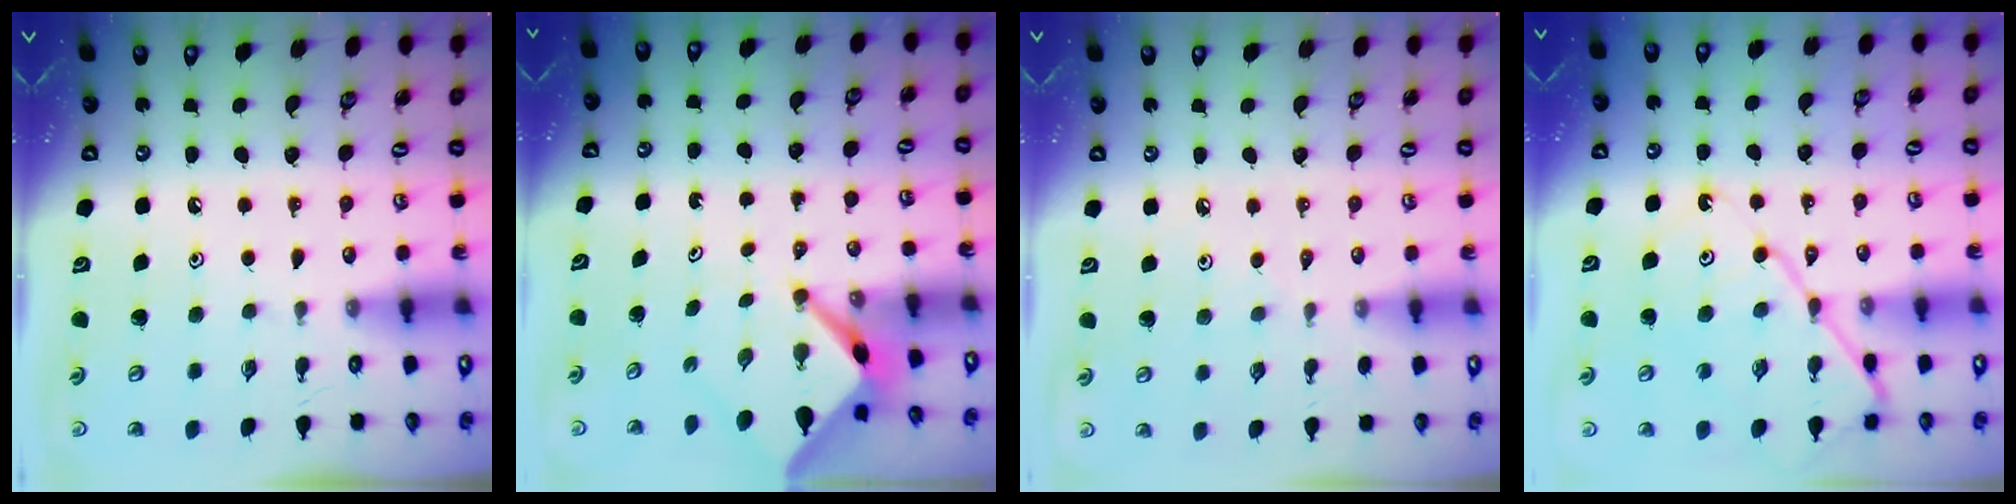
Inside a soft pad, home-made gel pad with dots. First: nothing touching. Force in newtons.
{"total": 3.6, "press": 3.6, "slide": 0.2}
{"total": 4.0, "press": 4.0, "slide": 0.6}
{"total": 12.4, "press": 12.3, "slide": 1.4}